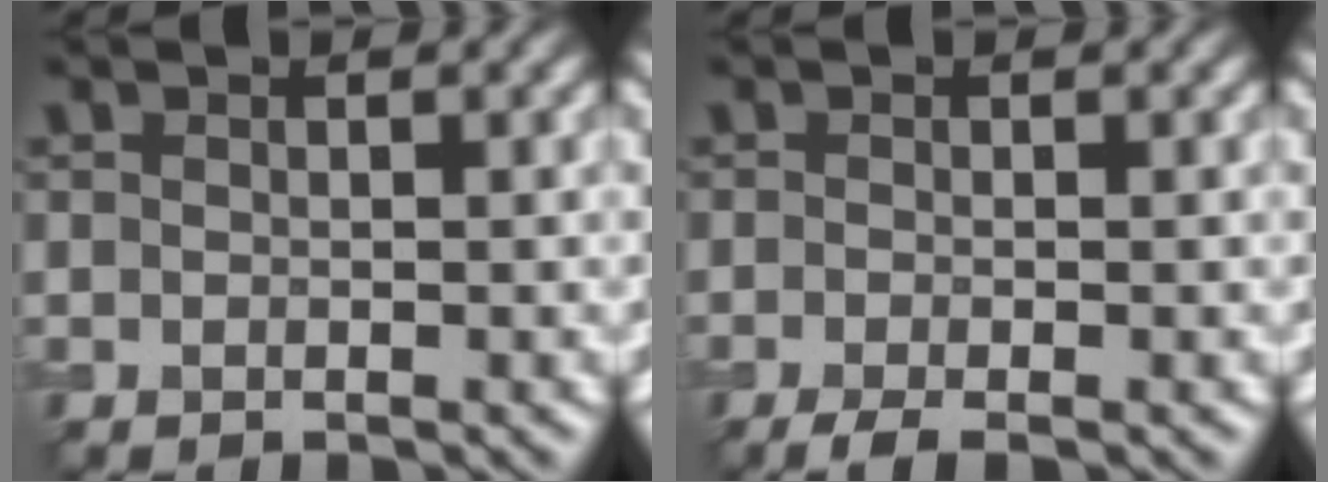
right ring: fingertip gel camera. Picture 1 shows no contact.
{"total": 2.1, "force": [-1.4, 0.4, 1.5], "torque": [-0.030, -0.007, -0.032]}